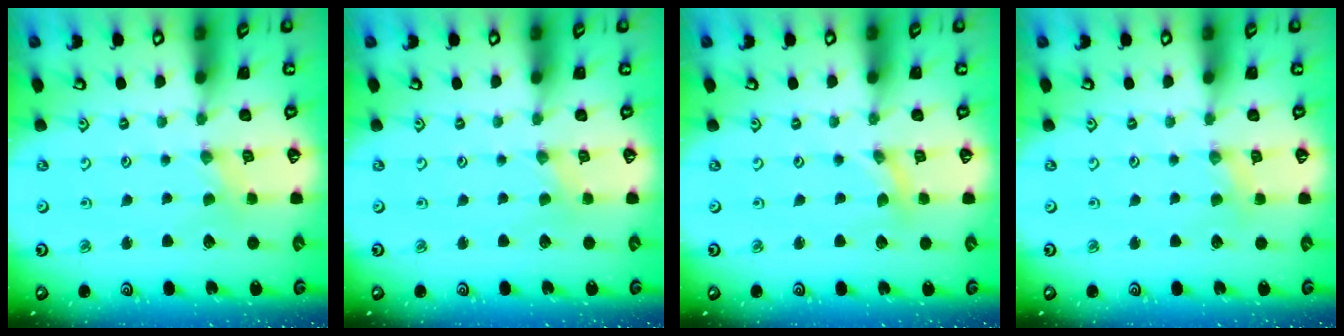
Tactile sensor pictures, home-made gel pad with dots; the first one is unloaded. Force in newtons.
{"total": 0.0}
{"total": 0.0}
{"total": 2.4, "press": 2.4, "slide": 0.5}